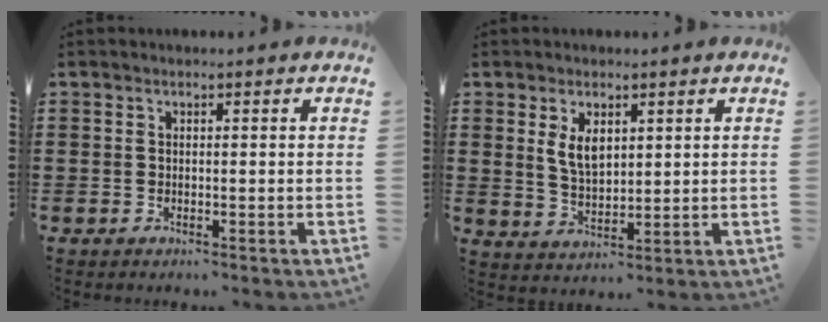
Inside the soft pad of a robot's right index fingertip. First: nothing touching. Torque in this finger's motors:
{"motor_torque": [0.85, 0.70, 0.18, 0.13]}